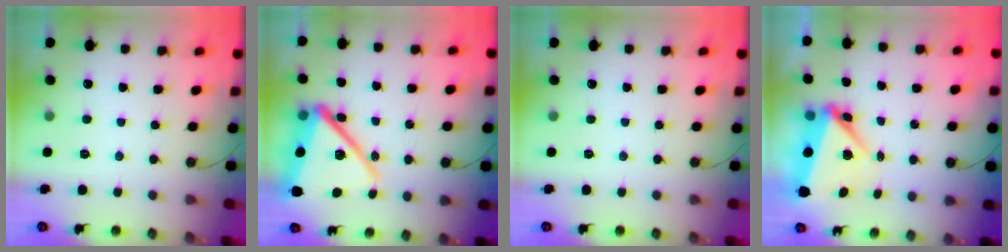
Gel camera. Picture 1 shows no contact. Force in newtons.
{"total": 20.1, "press": 20.0, "slide": 1.6}
{"total": 0.0}
{"total": 6.2, "press": 5.9, "slide": 1.6}